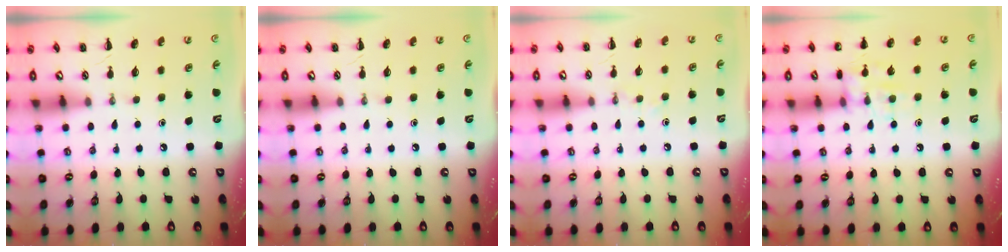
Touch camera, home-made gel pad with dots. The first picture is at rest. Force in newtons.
{"total": 0.0}
{"total": 3.2, "press": 3.1, "slide": 0.9}
{"total": 9.9, "press": 9.8, "slide": 1.2}